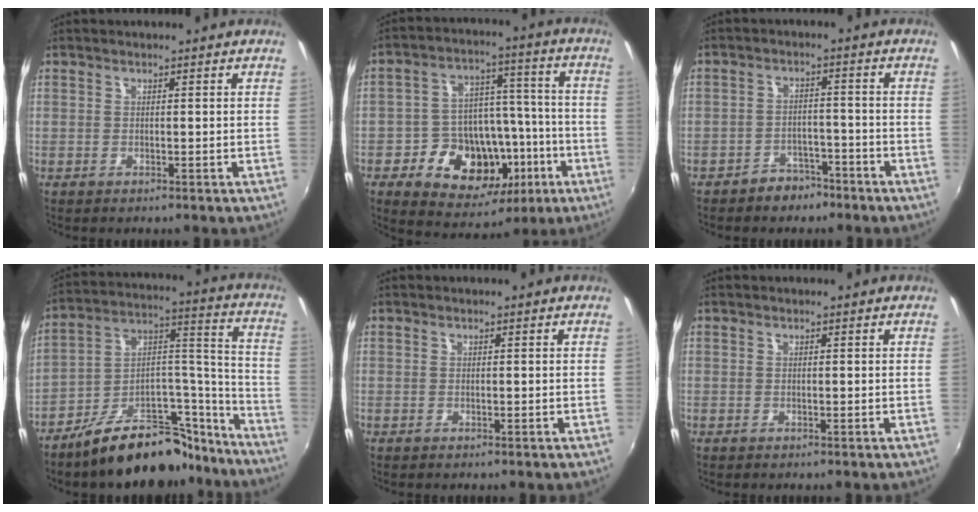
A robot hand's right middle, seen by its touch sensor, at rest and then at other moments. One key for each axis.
{"total": 17.8, "fx": -6.8, "fy": 13.2, "fz": 9.7, "tx": -0.199, "ty": 0.033, "tz": -0.084}
{"total": 5.0, "fx": -4.0, "fy": 2.8, "fz": 1.0, "tx": -0.026, "ty": 0.018, "tz": -0.053}
{"total": 20.6, "fx": -16.5, "fy": 8.2, "fz": 9.2, "tx": -0.125, "ty": 0.067, "tz": -0.238}
{"total": 0.0}
{"total": 0.0}